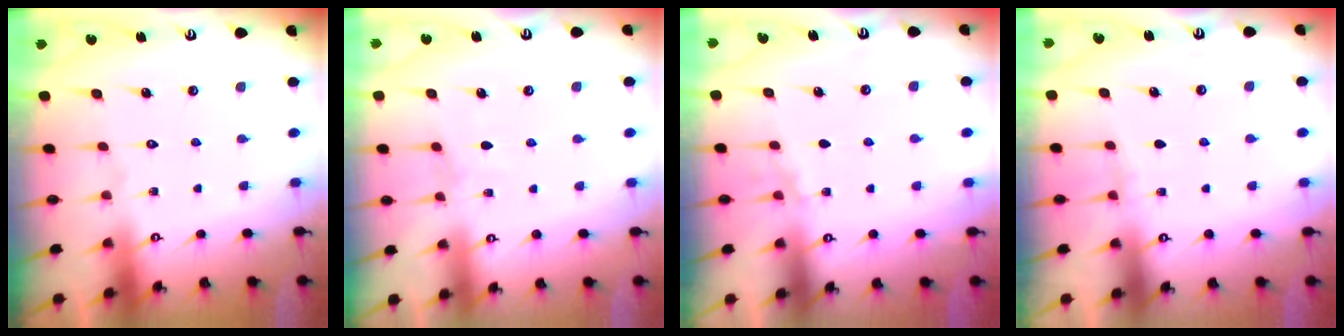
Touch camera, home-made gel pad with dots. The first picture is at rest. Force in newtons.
{"total": 2.3, "press": 2.3, "slide": 0.3}
{"total": 2.2, "press": 1.9, "slide": 1.1}
{"total": 3.7, "press": 3.6, "slide": 1.0}